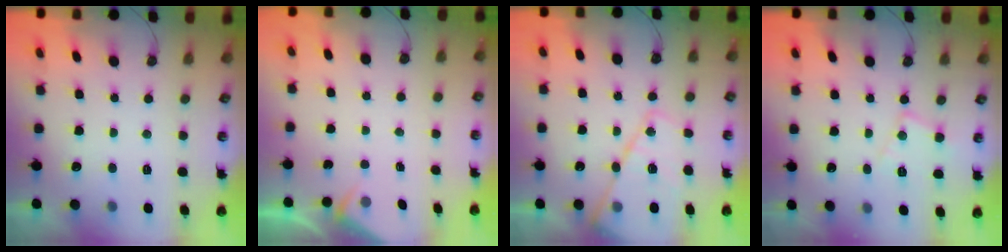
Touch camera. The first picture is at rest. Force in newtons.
{"total": 2.6, "press": 2.6, "slide": 0.4}
{"total": 16.9, "press": 16.8, "slide": 1.6}
{"total": 8.5, "press": 8.5, "slide": 0.6}